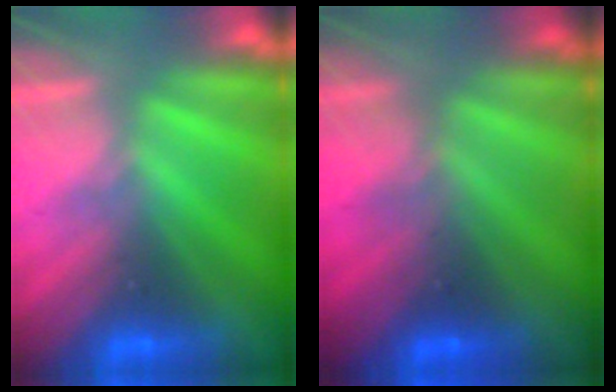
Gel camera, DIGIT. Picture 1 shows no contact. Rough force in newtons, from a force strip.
{"total": 2.9}